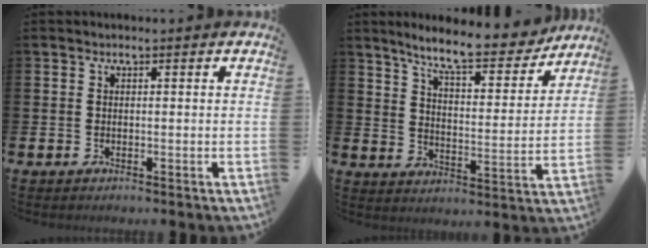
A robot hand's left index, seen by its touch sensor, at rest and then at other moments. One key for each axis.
{"total": 9.3, "fx": 8.3, "fy": 1.6, "fz": 3.8, "tx": -0.091, "ty": -0.048, "tz": 0.143}